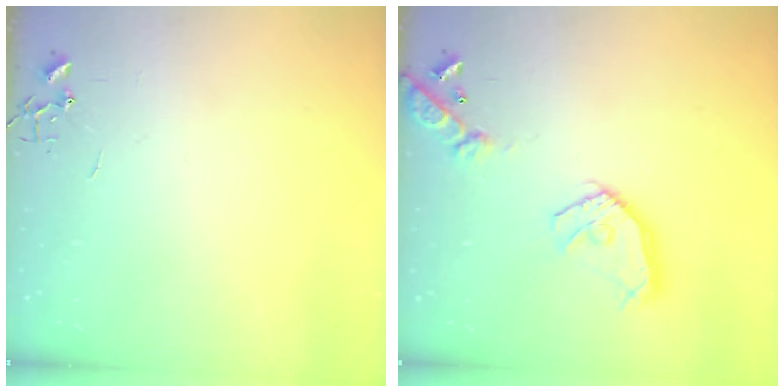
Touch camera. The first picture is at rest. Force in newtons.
{"total": 16.6, "press": 16.4, "slide": 2.5}